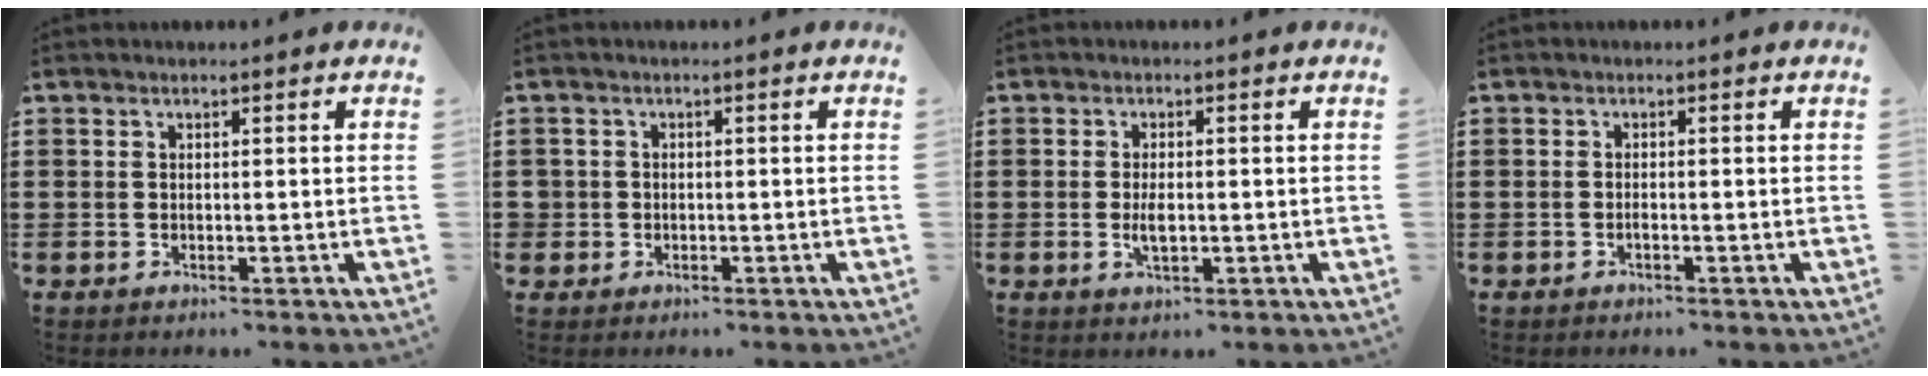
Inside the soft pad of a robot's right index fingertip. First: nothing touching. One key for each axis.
{"total": 1.1, "fx": -0.4, "fy": 1.1, "fz": 0.1, "tx": -0.007, "ty": 0.002, "tz": -0.009}
{"total": 2.8, "fx": -0.2, "fy": 1.2, "fz": 2.5, "tx": -0.047, "ty": 0.000, "tz": -0.004}
{"total": 0.6, "fx": -0.4, "fy": -0.1, "fz": 0.4, "tx": -0.009, "ty": -0.005, "tz": -0.006}